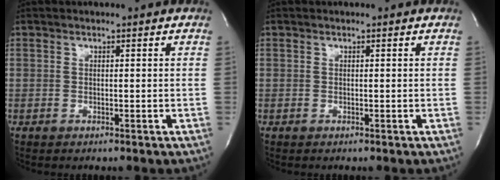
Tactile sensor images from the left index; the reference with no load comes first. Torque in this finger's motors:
{"motor_torque": [0.00, 0.00, 0.00, 0.00]}